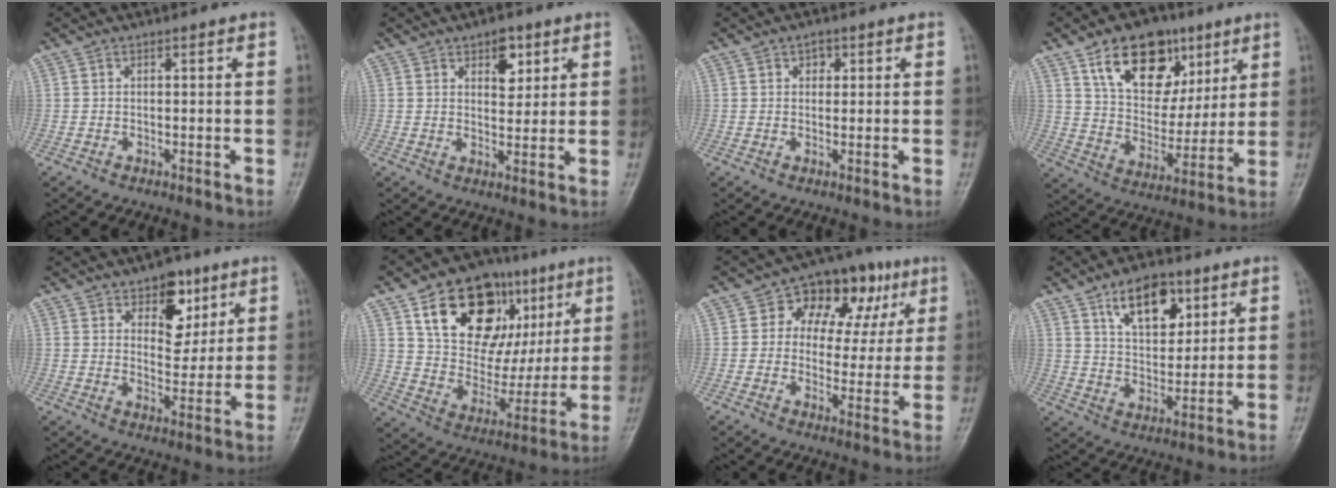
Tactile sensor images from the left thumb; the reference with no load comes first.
{"total": 5.4, "force": [2.7, 3.2, 3.4], "torque": [-0.022, -0.013, 0.037]}
{"total": 2.2, "force": [0.9, 1.6, 1.1], "torque": [-0.003, 0.000, 0.009]}
{"total": 17.7, "force": [9.3, 11.4, 9.9], "torque": [-0.112, -0.034, 0.163]}
{"total": 9.3, "force": [4.9, 5.8, 5.4], "torque": [-0.037, -0.025, 0.073]}
{"total": 24.2, "force": [10.5, 15.3, 15.5], "torque": [-0.184, -0.013, 0.177]}
{"total": 15.0, "force": [5.3, 9.9, 9.9], "torque": [-0.078, 0.014, 0.073]}
{"total": 12.1, "force": [6.4, 6.8, 7.8], "torque": [-0.091, -0.034, 0.110]}